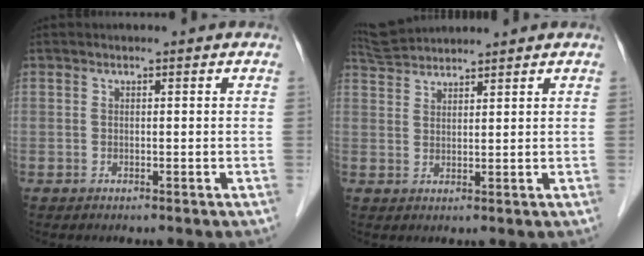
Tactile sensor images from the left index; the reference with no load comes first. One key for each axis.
{"total": 5.2, "fx": 5.1, "fy": -0.2, "fz": 0.8, "tx": -0.023, "ty": 0.031, "tz": 0.101}